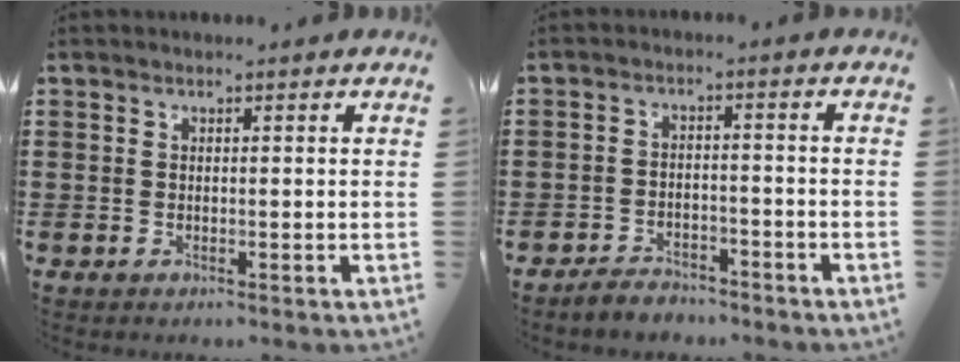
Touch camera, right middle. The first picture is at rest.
{"total": 3.3, "force": [-3.2, 0.6, 0.0], "torque": [-0.006, 0.003, -0.069]}